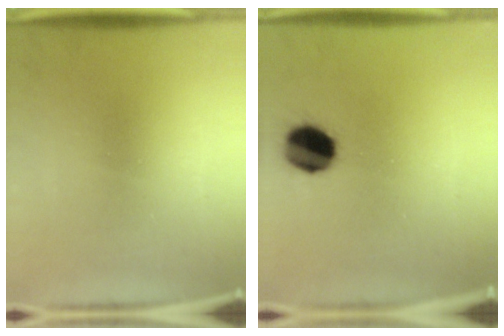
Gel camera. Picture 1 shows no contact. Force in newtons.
{"total": 11.0}